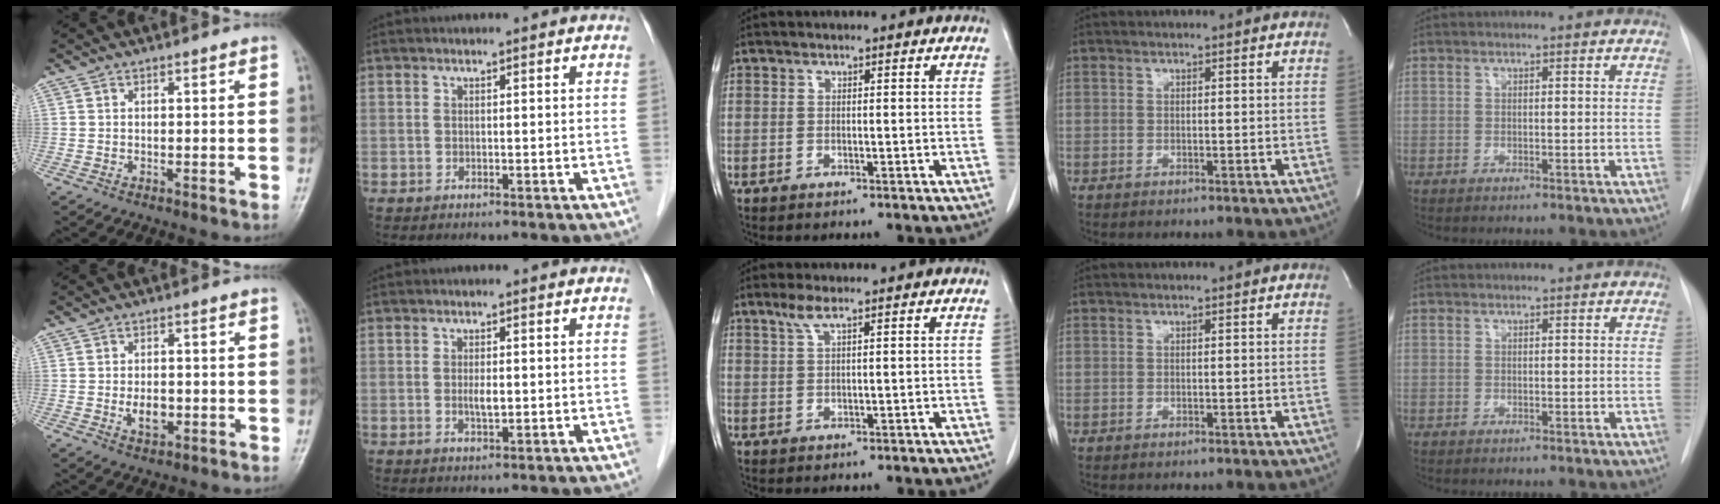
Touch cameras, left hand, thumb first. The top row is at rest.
{"thumb": {"total": 4.1, "force": [-0.8, 2.5, 3.1], "torque": [-0.047, -0.001, -0.009]}, "index": {"total": 2.0, "force": [0.0, 0.6, 1.9], "torque": [-0.038, -0.001, 0.001]}, "middle": {"total": 2.3, "force": [1.4, 0.1, 1.7], "torque": [-0.046, 0.008, 0.034]}}